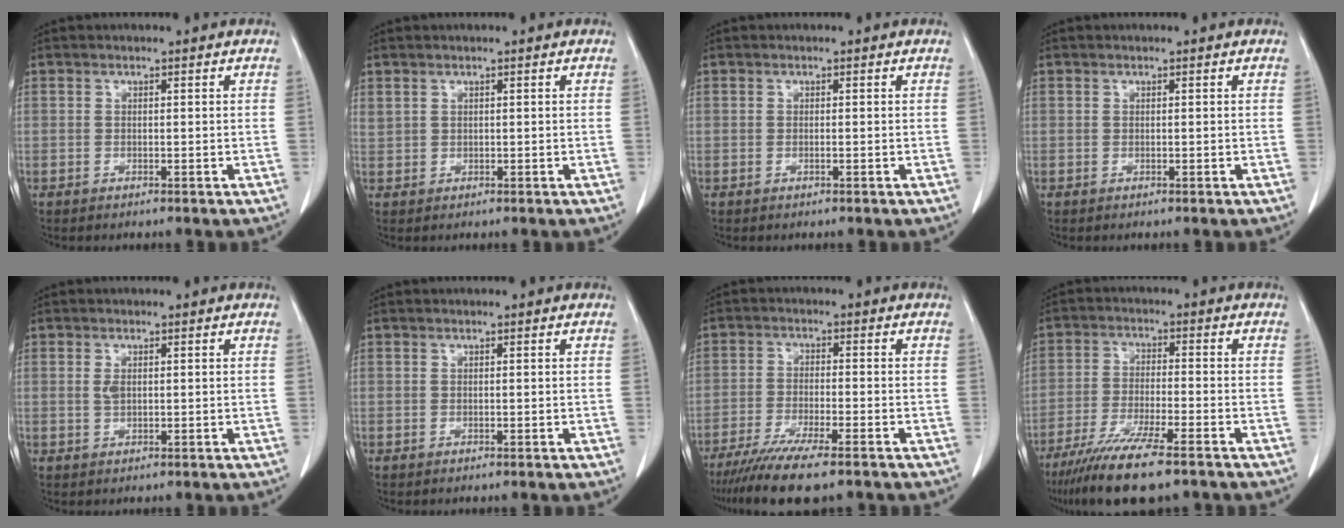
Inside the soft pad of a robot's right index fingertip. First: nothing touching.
{"total": 1.9, "force": [0.8, 1.4, 0.9], "torque": [-0.040, 0.020, 0.027]}
{"total": 0.6, "force": [-0.2, 0.2, 0.5], "torque": [-0.014, 0.000, -0.002]}
{"total": 0.0}
{"total": 1.9, "force": [0.2, 1.1, 1.6], "torque": [-0.036, 0.004, 0.006]}
{"total": 0.0}
{"total": 11.7, "force": [-8.9, 1.7, 7.4], "torque": [-0.124, -0.025, -0.142]}
{"total": 13.9, "force": [-10.1, 2.1, 9.2], "torque": [-0.174, -0.035, -0.170]}